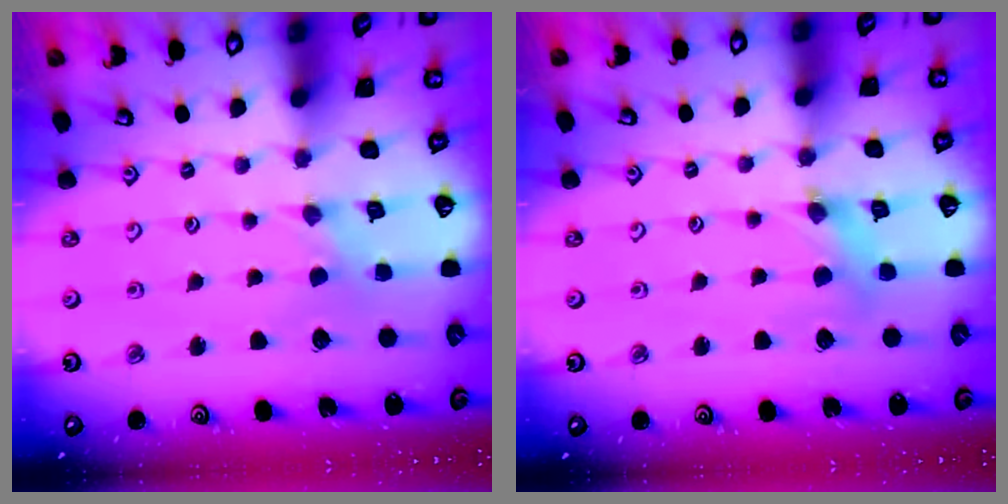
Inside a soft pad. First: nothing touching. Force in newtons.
{"total": 4.4, "press": 4.4, "slide": 0.4}